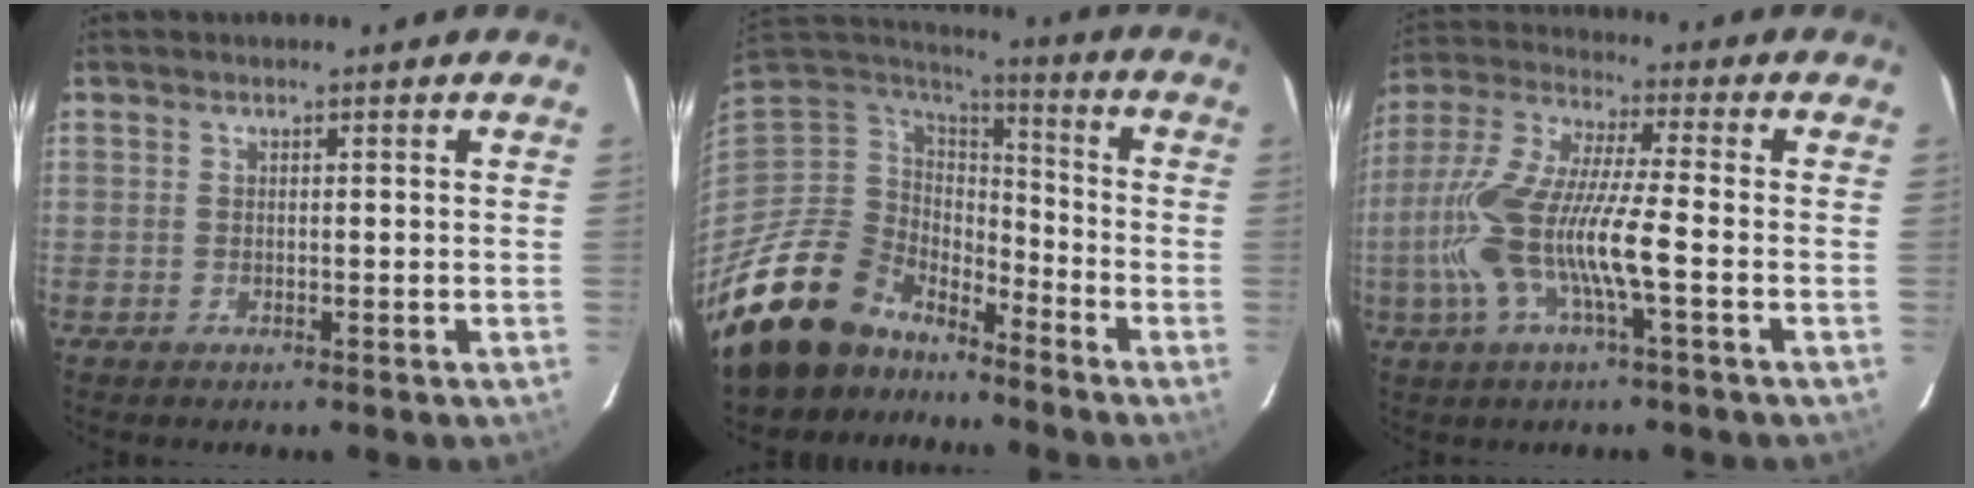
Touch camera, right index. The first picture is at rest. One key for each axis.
{"total": 17.2, "fx": -14.0, "fy": 9.1, "fz": 4.0, "tx": -0.106, "ty": 0.013, "tz": -0.245}
{"total": 15.5, "fx": -4.0, "fy": 2.2, "fz": 14.9, "tx": -0.303, "ty": -0.004, "tz": -0.078}